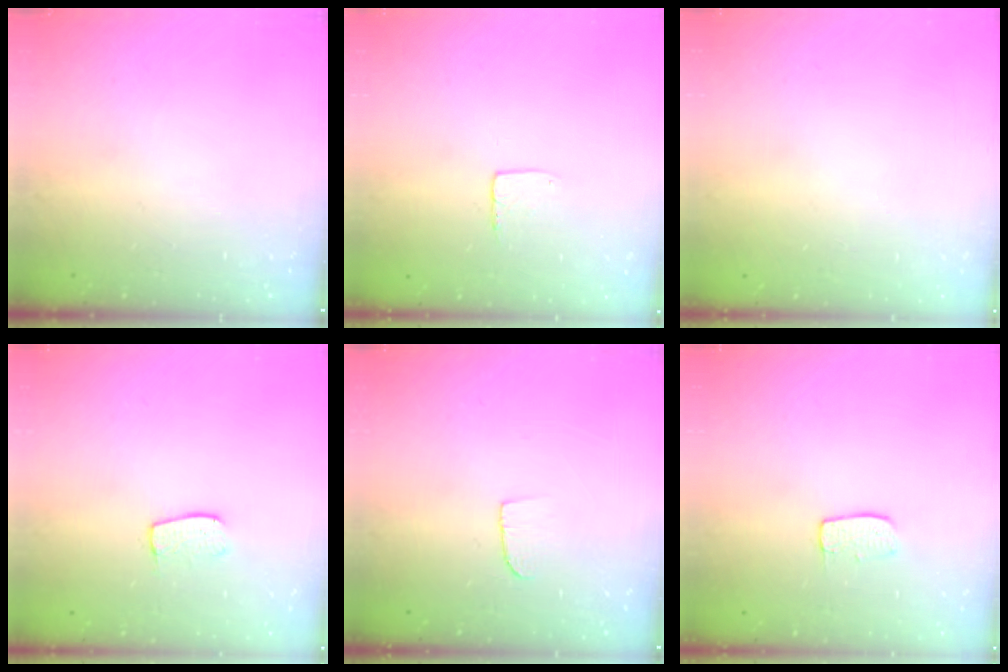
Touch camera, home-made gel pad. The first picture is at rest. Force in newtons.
{"total": 4.5, "press": 4.5, "slide": 0.3}
{"total": 0.0}
{"total": 6.0, "press": 6.0, "slide": 0.4}
{"total": 4.6, "press": 4.6, "slide": 0.4}
{"total": 6.7, "press": 6.6, "slide": 0.4}